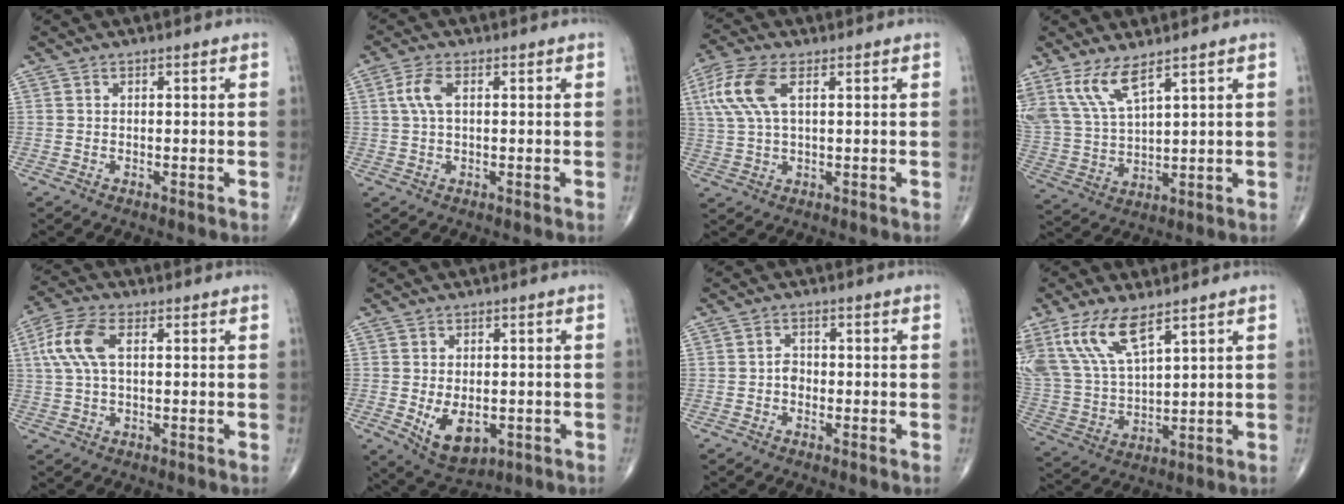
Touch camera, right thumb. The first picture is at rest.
{"total": 4.2, "force": [0.9, 1.9, 3.6], "torque": [-0.091, 0.010, 0.017]}
{"total": 9.5, "force": [3.1, 4.1, 7.9], "torque": [-0.197, 0.012, 0.063]}
{"total": 10.0, "force": [6.6, 3.1, 6.8], "torque": [-0.148, -0.028, 0.152]}
{"total": 8.6, "force": [1.9, 4.3, 7.2], "torque": [-0.172, 0.019, 0.034]}
{"total": 8.2, "force": [-1.8, 5.0, 6.2], "torque": [-0.083, -0.008, -0.015]}
{"total": 1.9, "force": [-0.6, 1.5, 1.1], "torque": [-0.008, 0.006, -0.014]}
{"total": 14.2, "force": [8.4, 5.6, 10.0], "torque": [-0.206, -0.025, 0.180]}